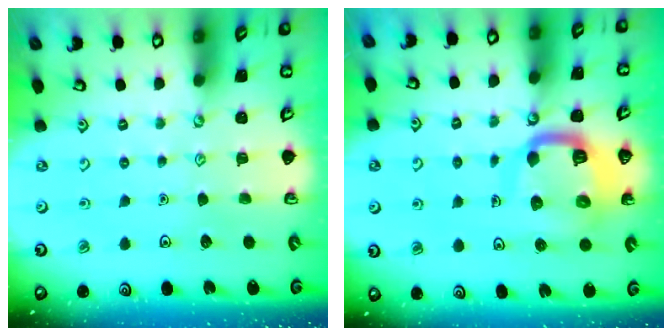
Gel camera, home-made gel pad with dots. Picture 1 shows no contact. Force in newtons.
{"total": 11.3, "press": 11.2, "slide": 1.3}